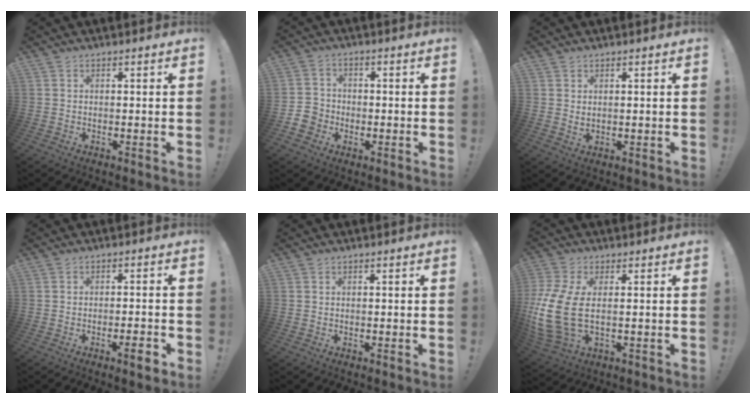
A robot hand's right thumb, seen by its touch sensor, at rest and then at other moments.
{"total": 5.5, "force": [-2.2, 4.8, 1.6], "torque": [-0.037, 0.017, -0.039]}
{"total": 1.6, "force": [0.9, 0.7, 1.0], "torque": [-0.013, -0.004, 0.015]}
{"total": 4.7, "force": [-2.4, 0.7, 4.0], "torque": [-0.062, 0.007, -0.036]}
{"total": 0.0}
{"total": 14.0, "force": [0.6, 7.5, 11.8], "torque": [-0.268, -0.014, 0.018]}